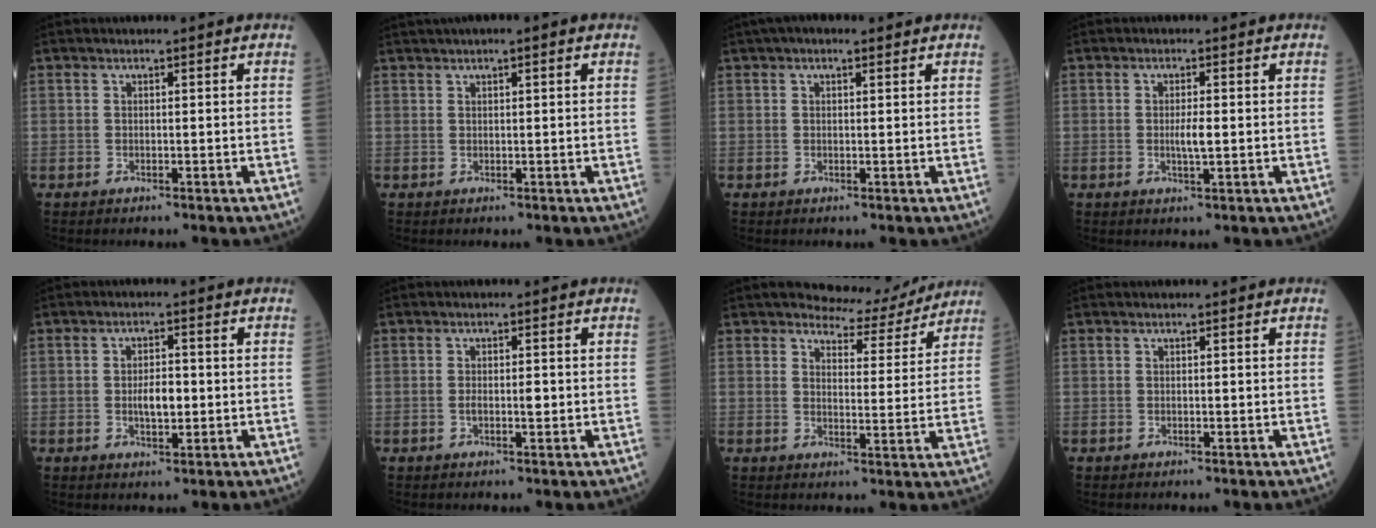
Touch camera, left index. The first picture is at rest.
{"total": 3.1, "force": [1.9, 0.3, 2.4], "torque": [-0.047, 0.020, 0.031]}
{"total": 3.0, "force": [1.9, 1.1, 2.0], "torque": [-0.037, 0.023, 0.030]}
{"total": 2.4, "force": [-0.1, 0.3, 2.4], "torque": [-0.047, -0.002, -0.001]}
{"total": 3.8, "force": [-0.3, 1.6, 3.5], "torque": [-0.062, 0.000, -0.005]}
{"total": 1.9, "force": [-0.2, 0.6, 1.7], "torque": [-0.034, 0.001, -0.003]}
{"total": 7.3, "force": [7.0, 1.9, 0.2], "torque": [-0.007, -0.008, 0.090]}
{"total": 0.0}